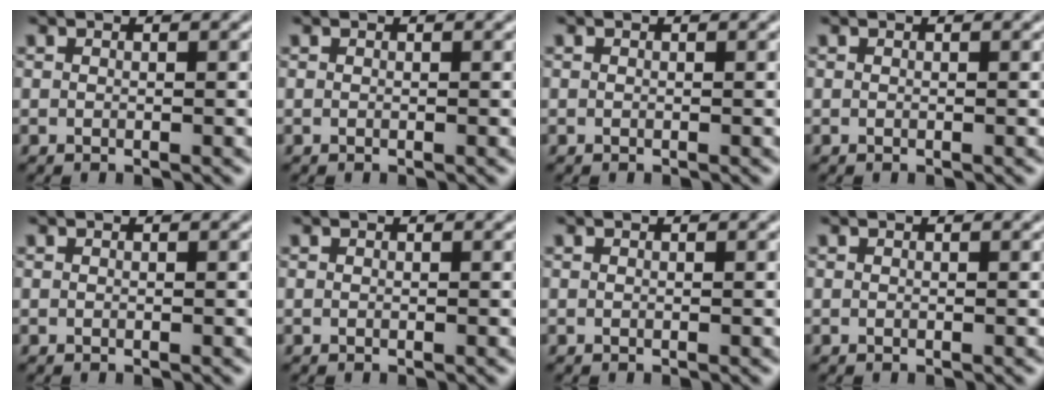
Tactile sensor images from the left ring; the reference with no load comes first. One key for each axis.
{"total": 0.0}
{"total": 0.0}
{"total": 0.0}
{"total": 0.0}
{"total": 0.0}
{"total": 0.0}
{"total": 0.0}